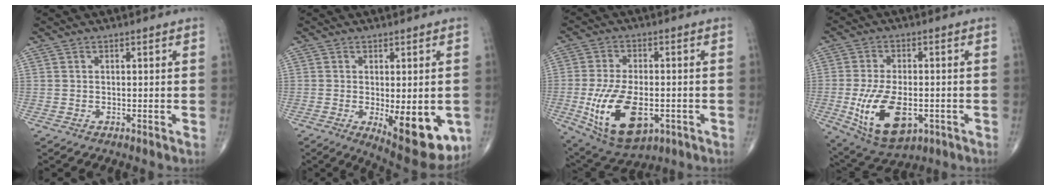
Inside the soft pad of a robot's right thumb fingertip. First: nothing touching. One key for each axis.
{"total": 14.2, "fx": -3.8, "fy": 5.7, "fz": 12.5, "tx": -0.147, "ty": -0.021, "tz": -0.036}
{"total": 16.1, "fx": -4.4, "fy": 8.7, "fz": 12.8, "tx": -0.230, "ty": 0.000, "tz": -0.055}
{"total": 14.3, "fx": -3.8, "fy": 7.7, "fz": 11.4, "tx": -0.201, "ty": -0.002, "tz": -0.048}